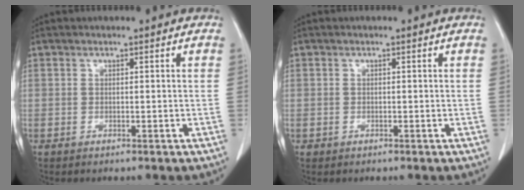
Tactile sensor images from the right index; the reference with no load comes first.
{"total": 0.5, "force": [-0.2, 0.5, 0.0], "torque": [0.001, 0.004, -0.004]}